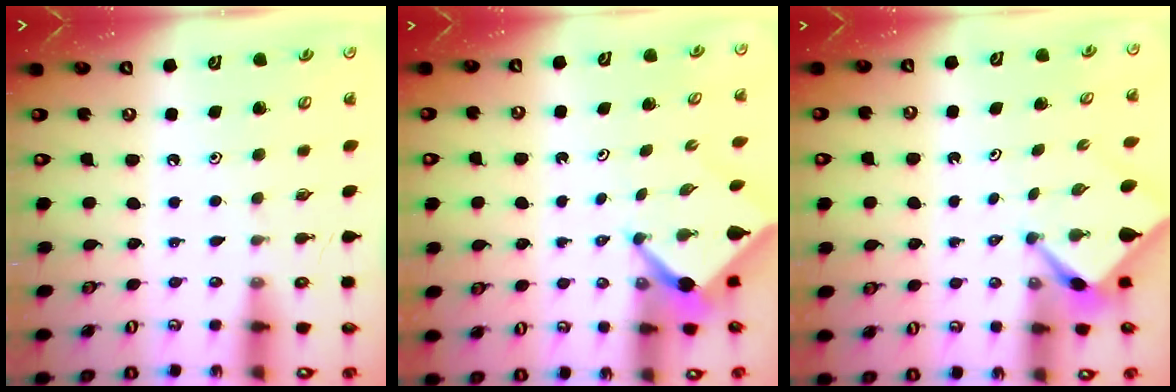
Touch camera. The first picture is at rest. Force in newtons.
{"total": 3.4, "press": 3.4, "slide": 0.2}
{"total": 2.5, "press": 2.5, "slide": 0.3}